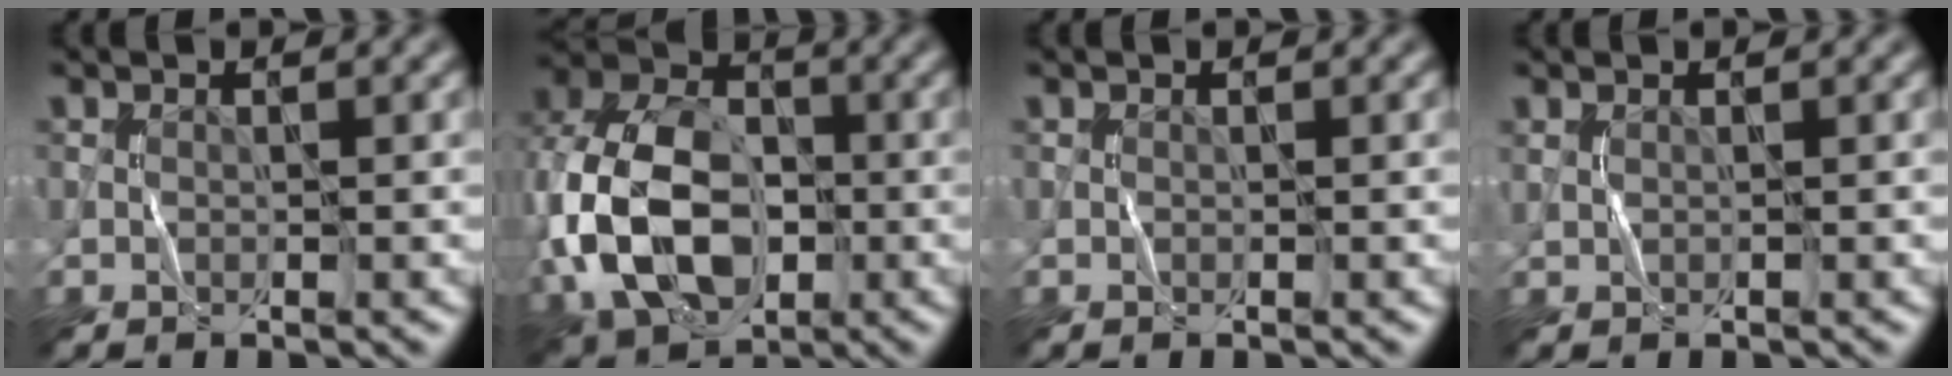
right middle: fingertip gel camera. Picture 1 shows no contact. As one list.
[{"total": 14.7, "force": [-2.7, 10.0, 10.4], "torque": [-0.227, -0.003, -0.062]}, {"total": 0.0}, {"total": 0.5, "force": [0.4, 0.1, 0.4], "torque": [-0.012, 0.001, 0.009]}]